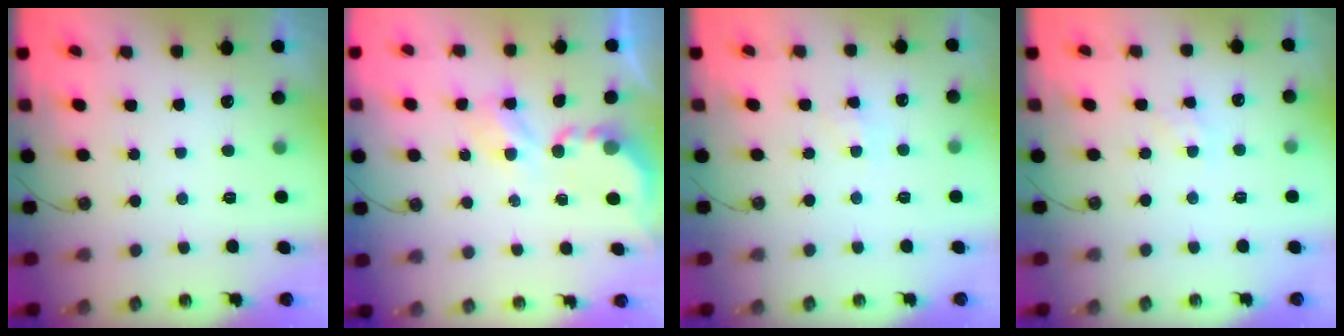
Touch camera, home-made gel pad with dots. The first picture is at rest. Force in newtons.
{"total": 4.0, "press": 4.0, "slide": 0.1}
{"total": 1.9, "press": 1.9, "slide": 0.1}
{"total": 2.1, "press": 2.1, "slide": 0.4}